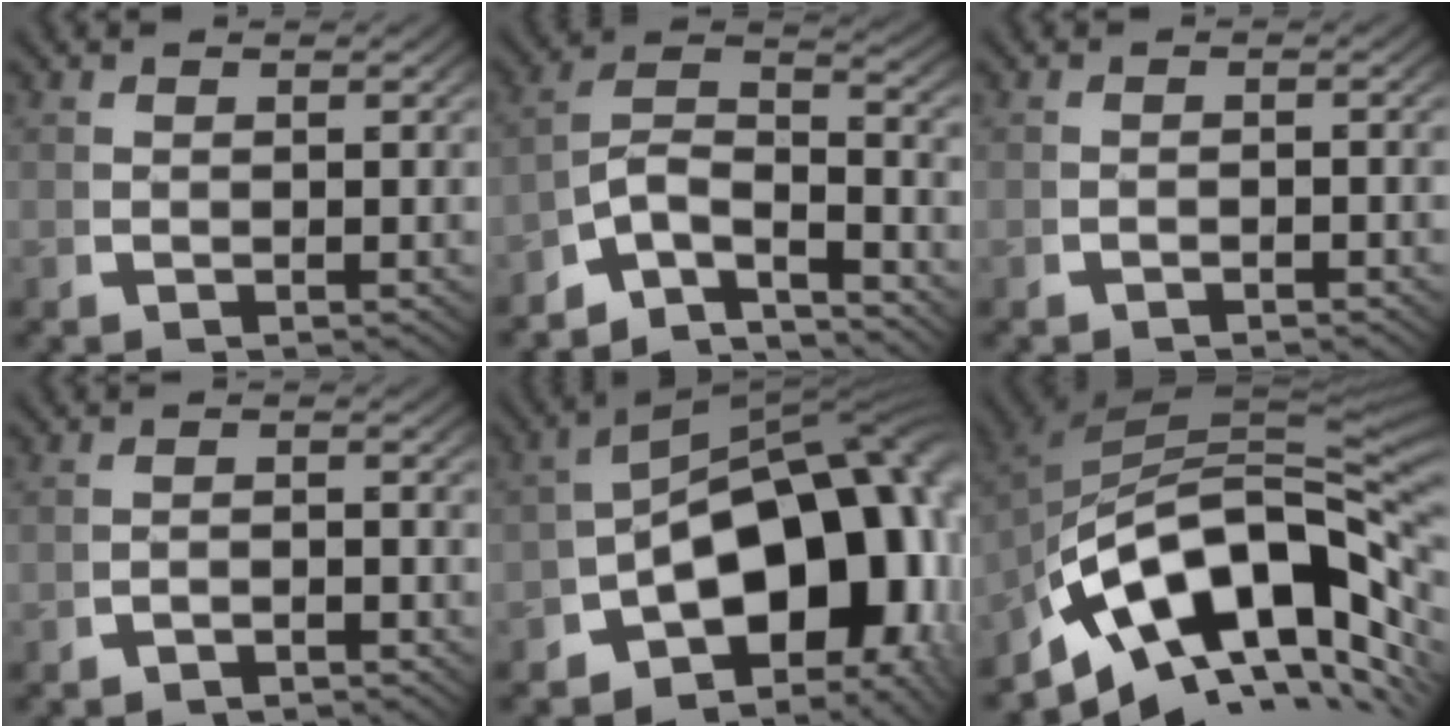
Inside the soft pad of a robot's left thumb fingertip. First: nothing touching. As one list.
[{"total": 10.5, "force": [-2.1, 7.9, 6.6], "torque": [-0.146, -0.039, -0.039]}, {"total": 1.0, "force": [-1.0, 0.2, 0.2], "torque": [-0.002, -0.002, -0.016]}, {"total": 2.1, "force": [-2.0, 0.4, 0.3], "torque": [-0.002, -0.005, -0.034]}, {"total": 21.9, "force": [-1.9, 13.5, 17.2], "torque": [-0.259, -0.050, -0.018]}, {"total": 20.6, "force": [-1.5, 11.5, 17.0], "torque": [-0.284, -0.033, -0.012]}]